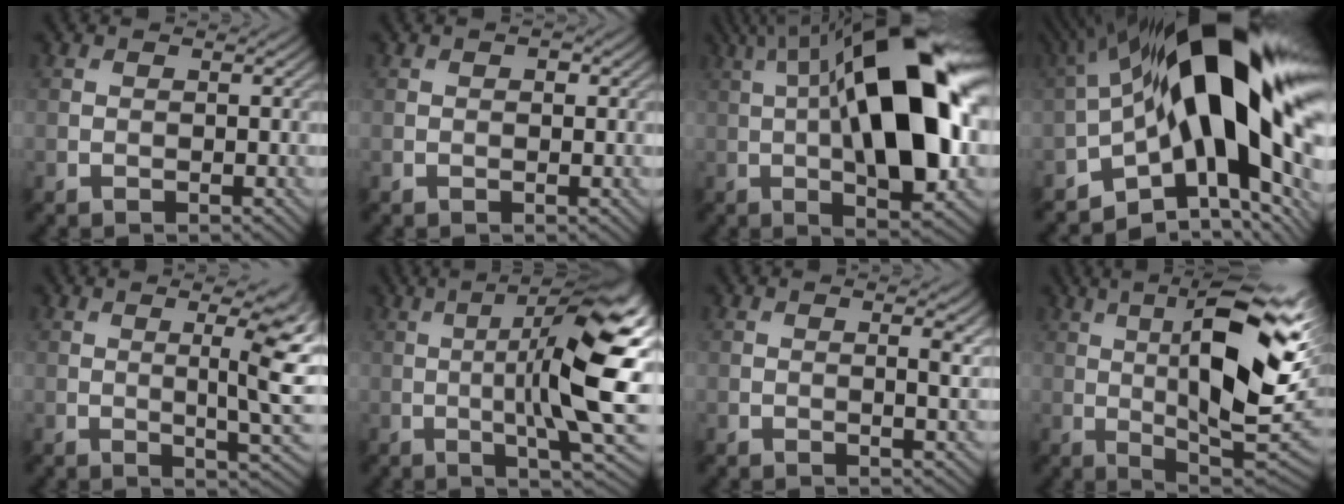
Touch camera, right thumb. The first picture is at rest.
{"total": 0.7, "force": [0.2, 0.4, 0.5], "torque": [-0.005, -0.001, 0.000]}
{"total": 18.6, "force": [2.3, 6.5, 17.2], "torque": [-0.261, 0.035, 0.022]}
{"total": 19.9, "force": [0.6, 9.3, 17.6], "torque": [-0.286, -0.001, 0.006]}
{"total": 8.3, "force": [1.2, 1.7, 8.1], "torque": [-0.117, 0.007, 0.020]}
{"total": 15.3, "force": [0.5, 3.3, 14.9], "torque": [-0.221, 0.009, 0.017]}
{"total": 2.5, "force": [0.7, 0.5, 2.3], "torque": [-0.040, -0.001, 0.012]}
{"total": 17.3, "force": [3.8, 4.8, 16.2], "torque": [-0.258, 0.022, 0.067]}